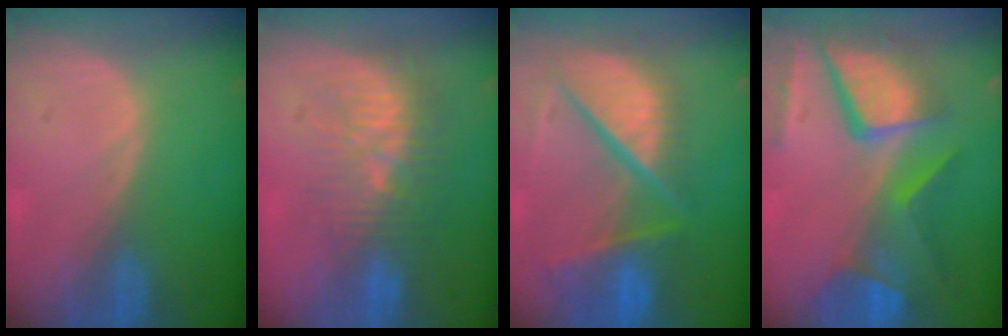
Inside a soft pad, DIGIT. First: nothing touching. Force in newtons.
{"total": 9.2, "press": 8.6, "slide": 3.1}
{"total": 11.7, "press": 9.8, "slide": 6.5}
{"total": 12.0, "press": 9.8, "slide": 6.9}